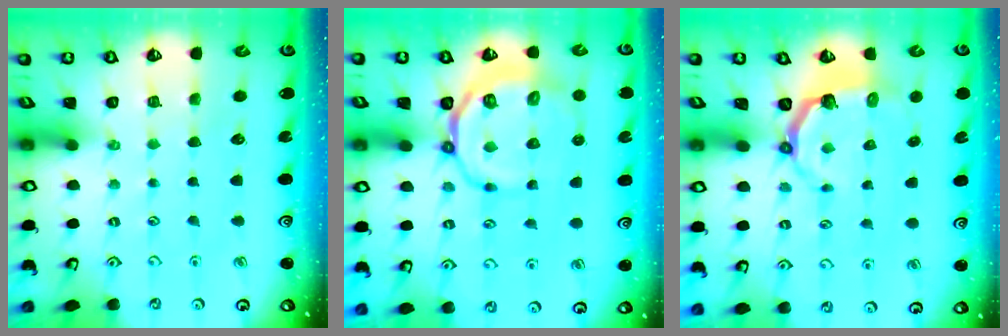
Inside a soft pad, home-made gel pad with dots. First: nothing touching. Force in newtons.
{"total": 10.7, "press": 10.3, "slide": 2.9}
{"total": 4.5, "press": 2.9, "slide": 3.4}